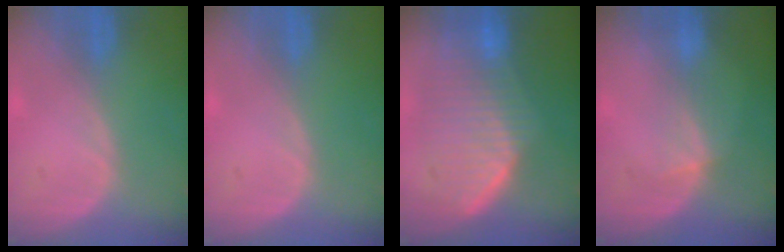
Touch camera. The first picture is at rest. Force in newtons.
{"total": 0.0}
{"total": 9.9, "press": 8.9, "slide": 4.2}
{"total": 2.7, "press": 2.4, "slide": 1.2}